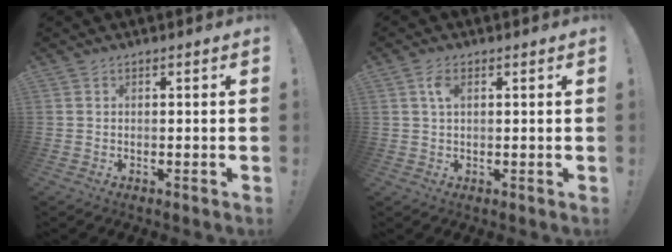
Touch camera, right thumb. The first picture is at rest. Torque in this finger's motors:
{"motor_torque": [2.02, 0.70, -0.06, -0.33, 0.02]}